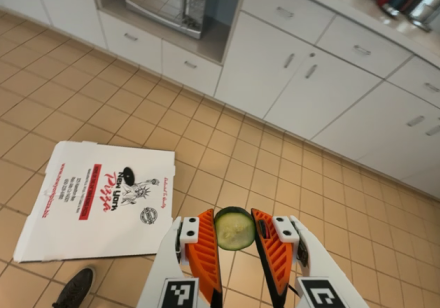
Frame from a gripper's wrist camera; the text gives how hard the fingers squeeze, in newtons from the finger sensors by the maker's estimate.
{"total": 7.9, "left": 7.7, "right": 8.2}